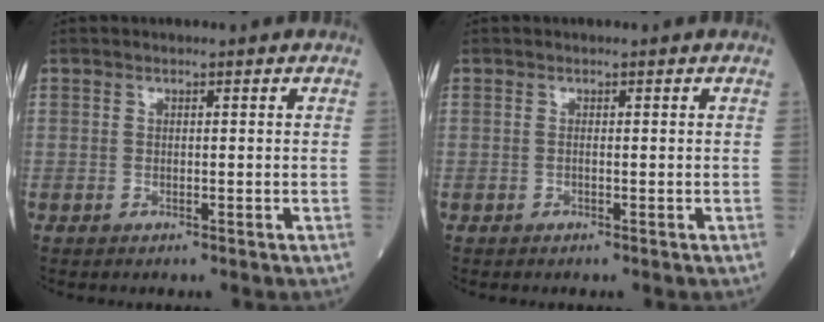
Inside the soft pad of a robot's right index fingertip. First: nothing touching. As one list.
[{"total": 0.0}]